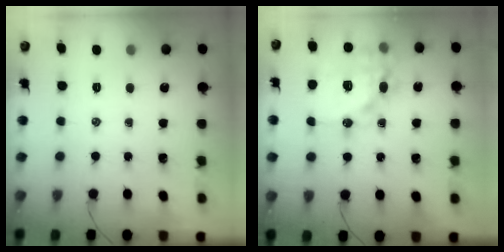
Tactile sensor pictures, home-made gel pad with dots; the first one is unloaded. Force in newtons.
{"total": 17.0, "press": 16.6, "slide": 3.5}